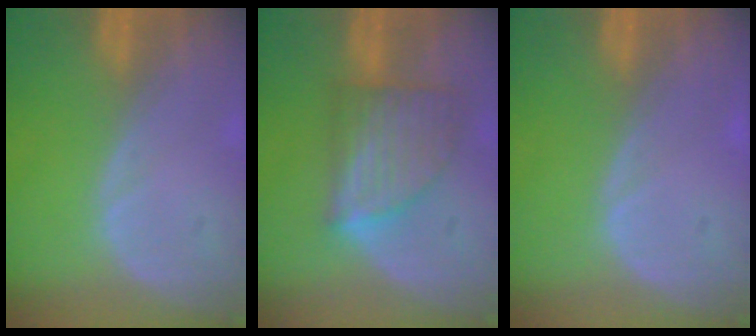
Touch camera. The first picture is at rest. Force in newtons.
{"total": 7.1, "press": 6.6, "slide": 2.5}
{"total": 0.5, "press": 0.1, "slide": 0.5}